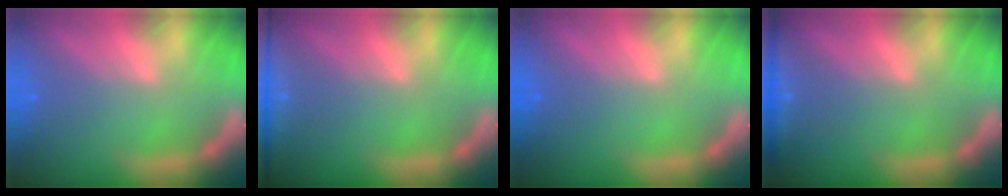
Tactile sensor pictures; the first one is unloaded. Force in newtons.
{"total": 6.0}
{"total": 0.0}
{"total": 2.4}